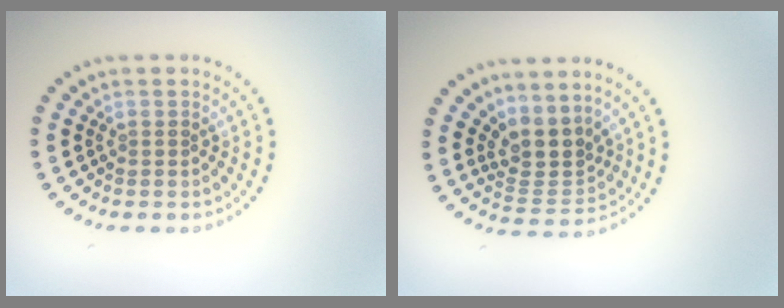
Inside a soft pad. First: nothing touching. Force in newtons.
{"total": 3.3, "press": 2.5, "slide": 2.2}